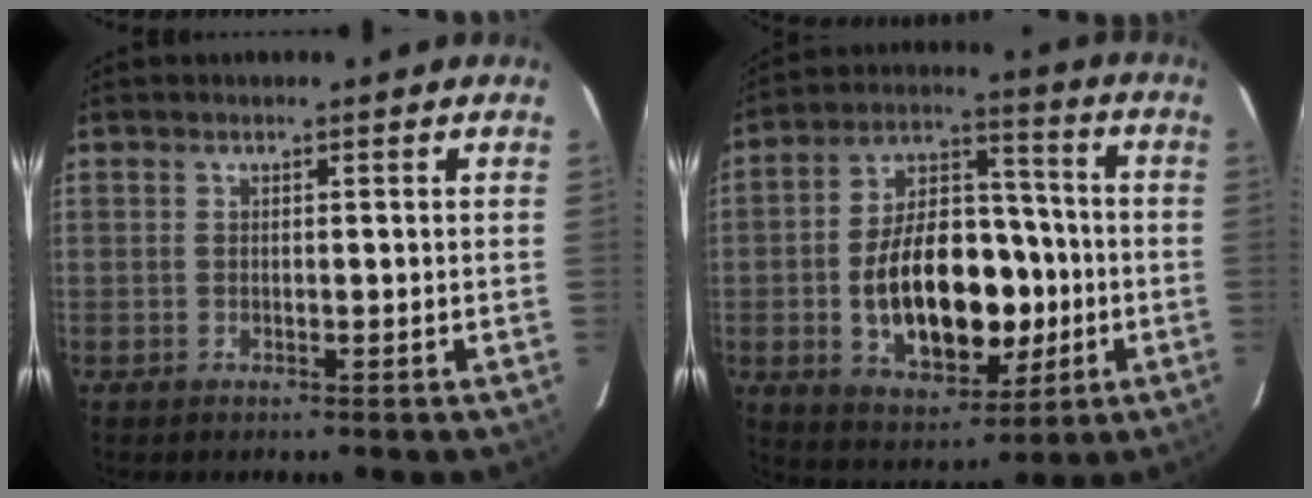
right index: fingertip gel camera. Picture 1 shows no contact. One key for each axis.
{"total": 19.1, "fx": -3.3, "fy": 11.5, "fz": 14.9, "tx": -0.275, "ty": 0.025, "tz": -0.033}